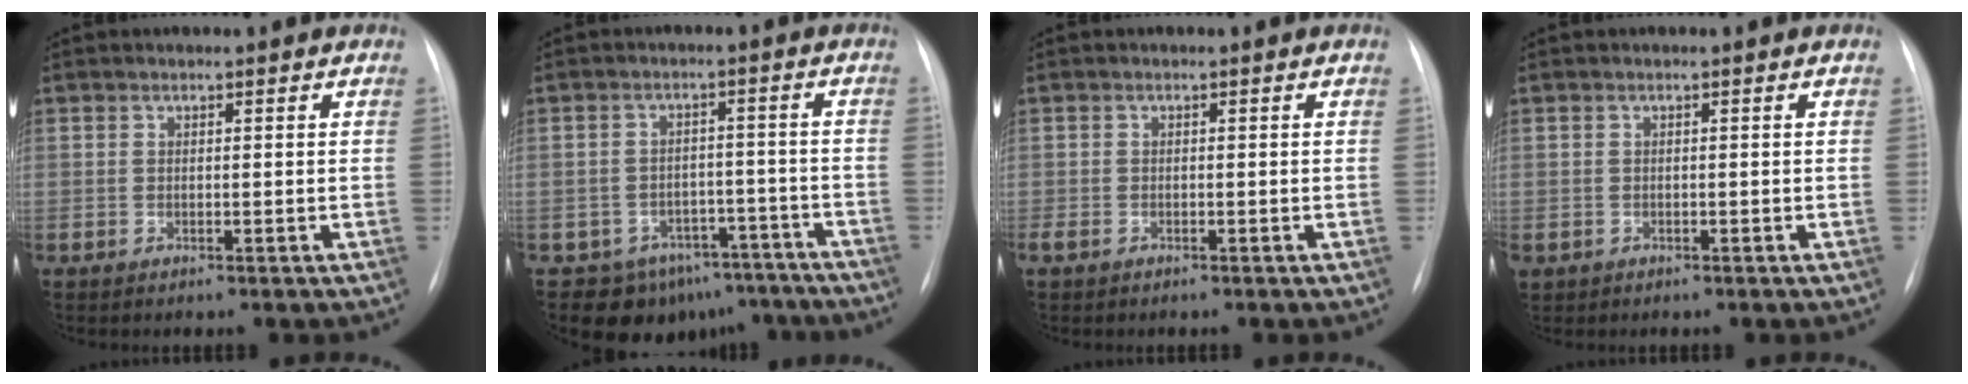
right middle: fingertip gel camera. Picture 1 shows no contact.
{"total": 9.8, "force": [-7.3, 6.5, 0.9], "torque": [0.012, 0.036, -0.086]}
{"total": 1.2, "force": [-0.7, 0.6, 0.7], "torque": [-0.016, 0.000, -0.009]}
{"total": 1.1, "force": [-0.6, 0.9, 0.4], "torque": [-0.013, 0.001, -0.001]}